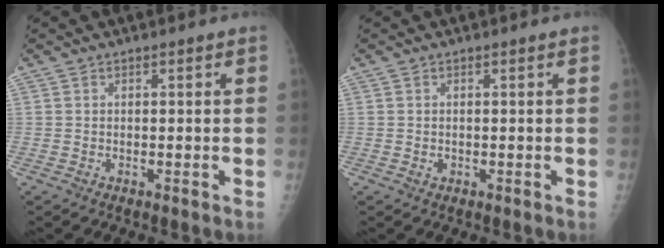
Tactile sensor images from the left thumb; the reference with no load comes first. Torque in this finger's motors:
{"motor_torque": [-0.20, 0.11, -0.06, 0.04, -0.01]}